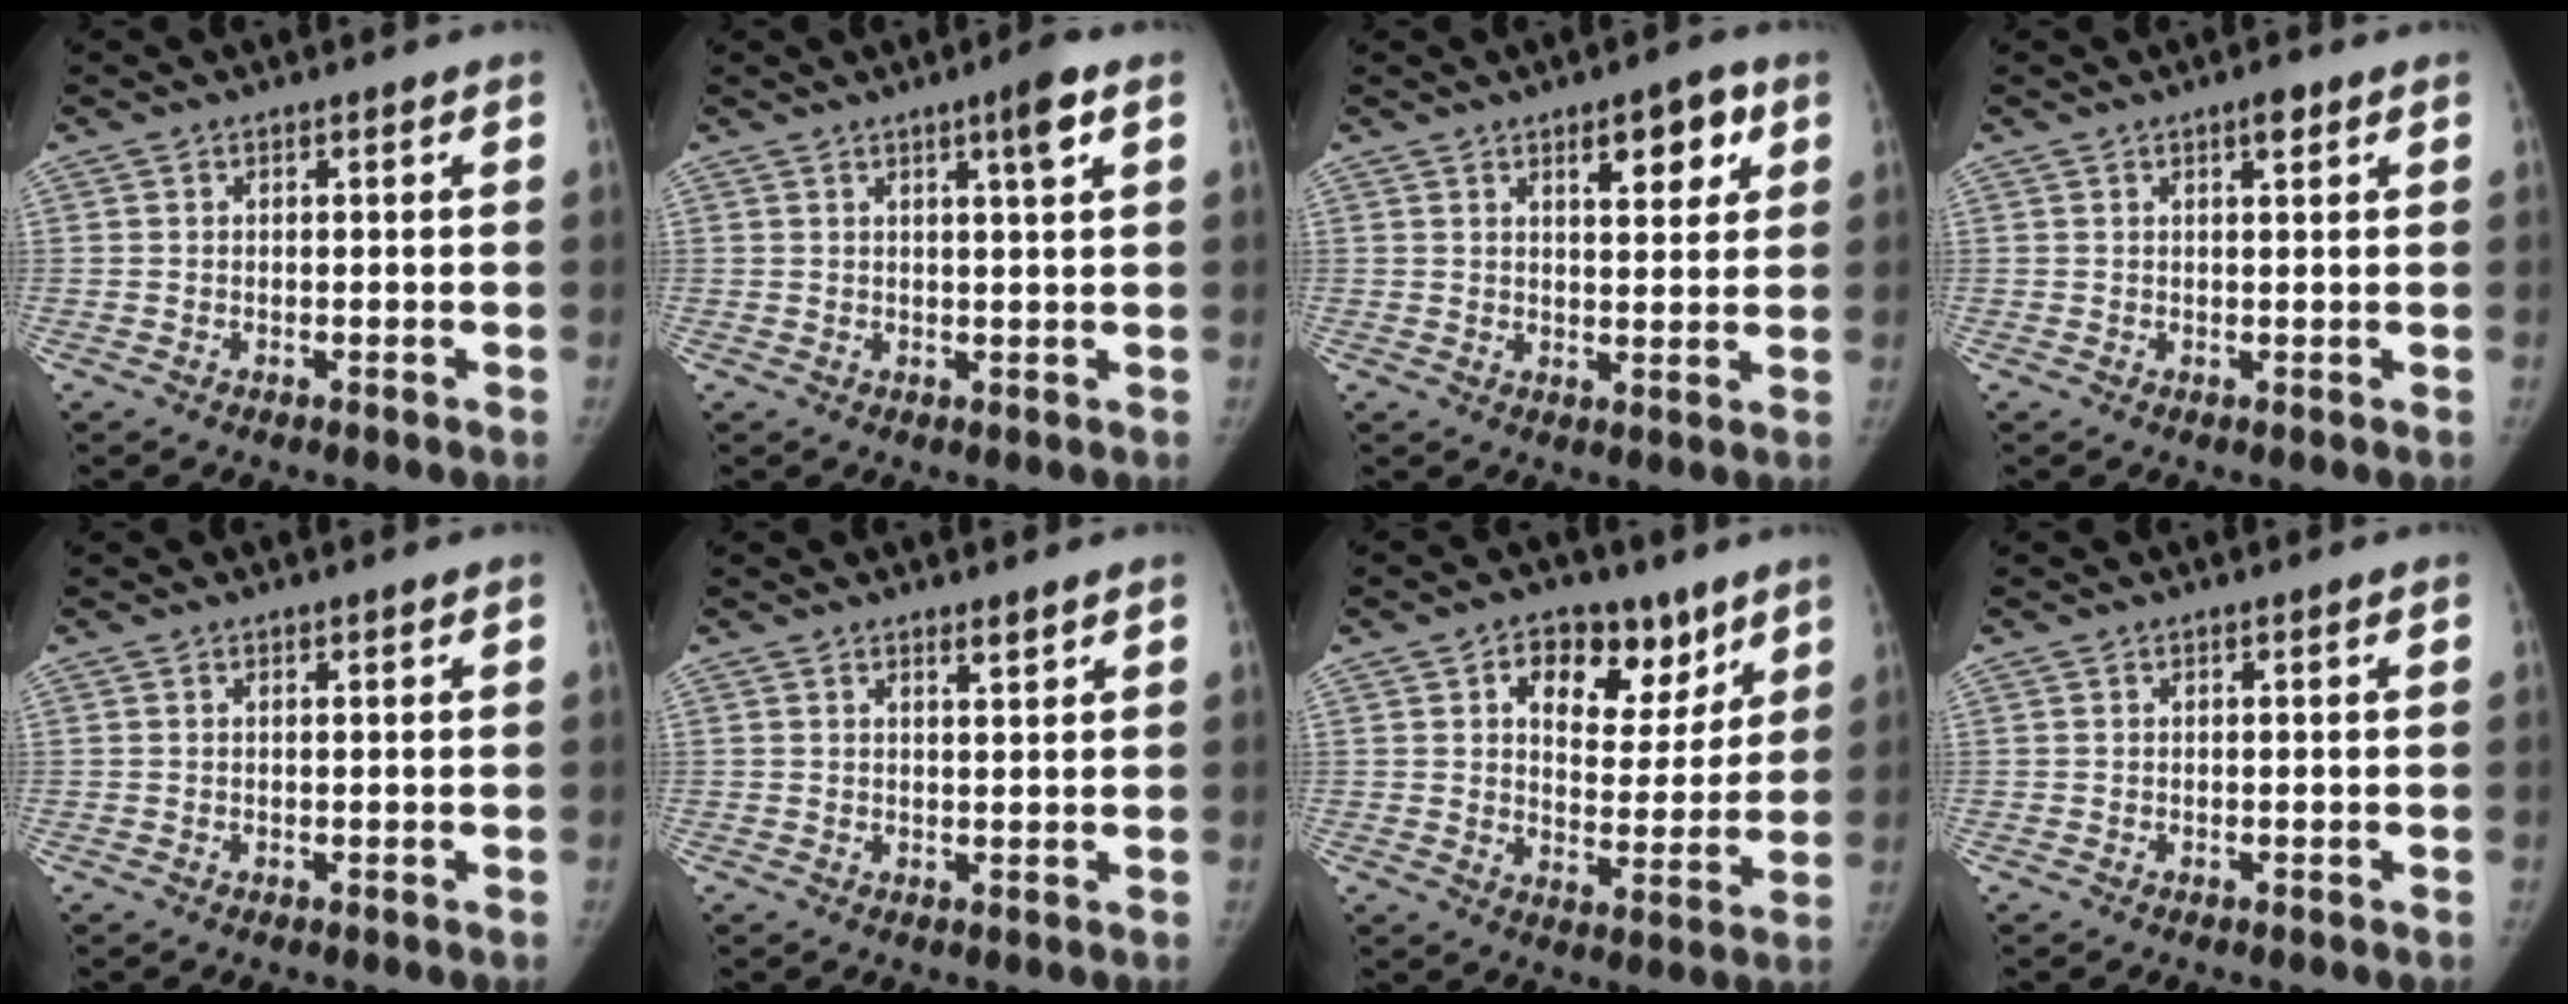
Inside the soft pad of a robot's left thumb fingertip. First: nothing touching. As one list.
[{"total": 4.4, "force": [2.2, 0.2, 3.8], "torque": [-0.057, -0.008, 0.033]}, {"total": 7.5, "force": [3.7, 3.1, 5.7], "torque": [-0.056, -0.018, 0.051]}, {"total": 3.0, "force": [1.8, 0.9, 2.3], "torque": [-0.027, -0.007, 0.024]}, {"total": 0.0}, {"total": 1.7, "force": [1.4, 0.3, 1.0], "torque": [-0.013, -0.012, 0.024]}, {"total": 13.3, "force": [7.0, 8.4, 7.5], "torque": [-0.058, -0.030, 0.107]}, {"total": 0.0}]